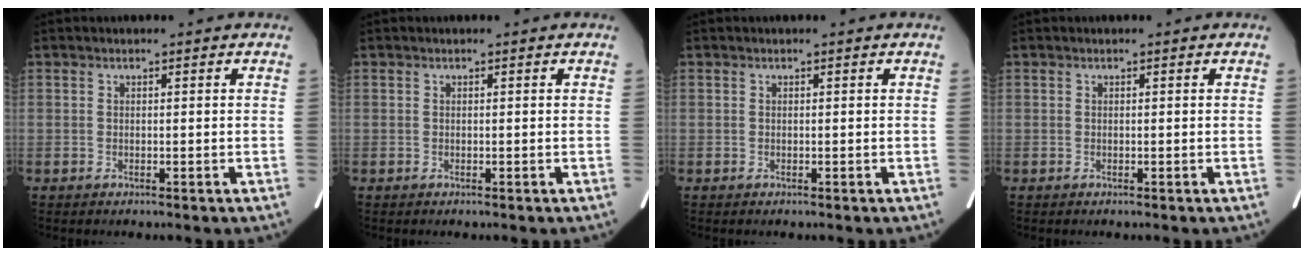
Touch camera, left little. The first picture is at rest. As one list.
[{"total": 0.0}, {"total": 0.0}, {"total": 0.0}]